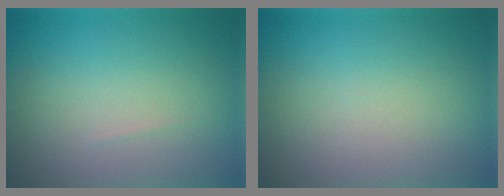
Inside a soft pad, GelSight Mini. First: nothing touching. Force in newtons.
{"total": 0.0}